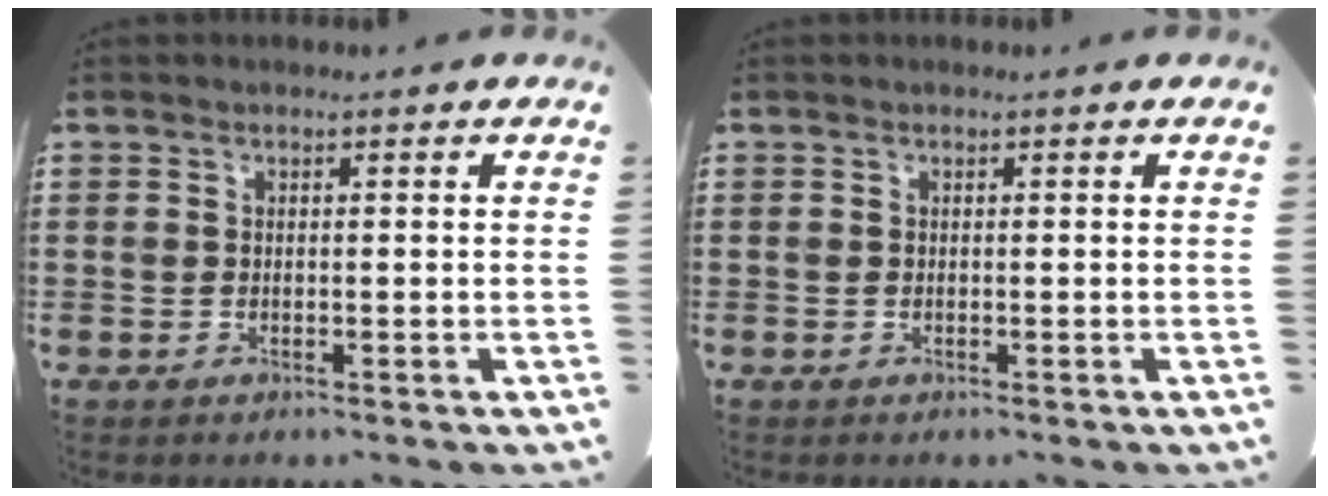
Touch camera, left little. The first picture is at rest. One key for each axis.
{"total": 0.0}